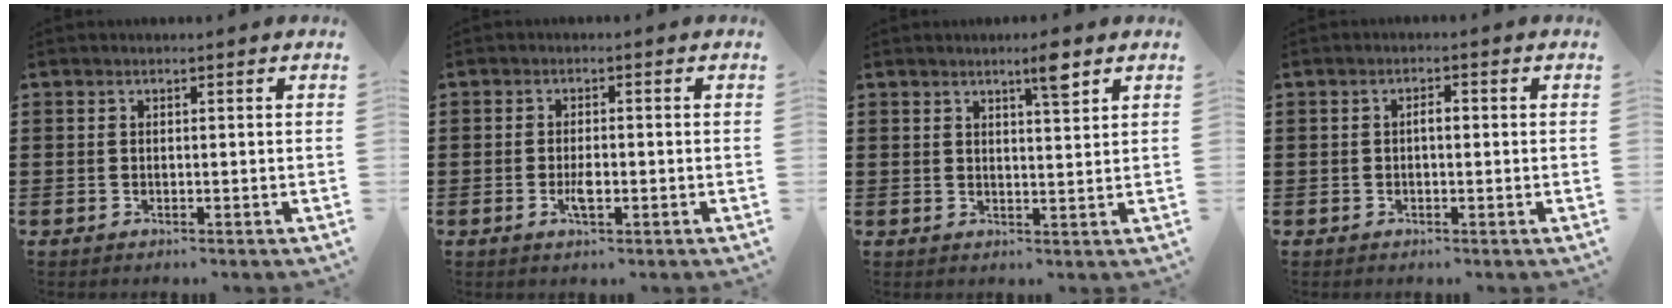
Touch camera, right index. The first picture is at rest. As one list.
[{"total": 2.8, "force": [-0.8, 0.8, 2.6], "torque": [-0.052, -0.002, -0.017]}, {"total": 3.9, "force": [2.8, 0.1, 2.8], "torque": [-0.042, -0.005, 0.043]}, {"total": 1.7, "force": [-0.2, 0.5, 1.6], "torque": [-0.030, 0.002, -0.004]}]